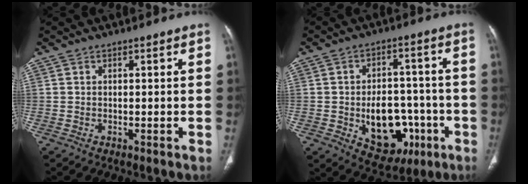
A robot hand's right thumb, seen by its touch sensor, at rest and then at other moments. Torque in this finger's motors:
{"motor_torque": [3.19, 1.62, 1.18, -0.78, 0.26]}